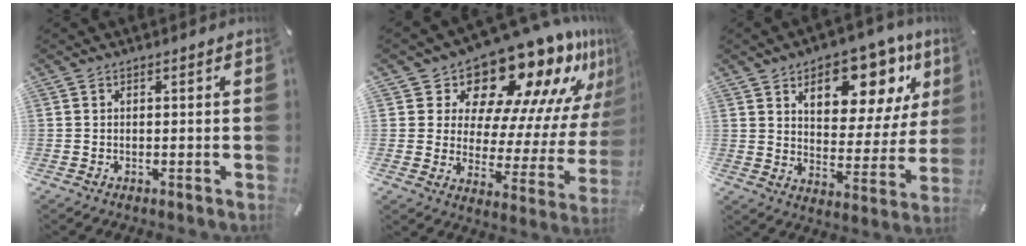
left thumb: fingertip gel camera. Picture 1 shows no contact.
{"total": 18.2, "force": [15.3, 7.5, 6.6], "torque": [-0.075, -0.148, 0.251]}
{"total": 16.0, "force": [9.8, 8.8, 9.2], "torque": [-0.131, -0.056, 0.165]}